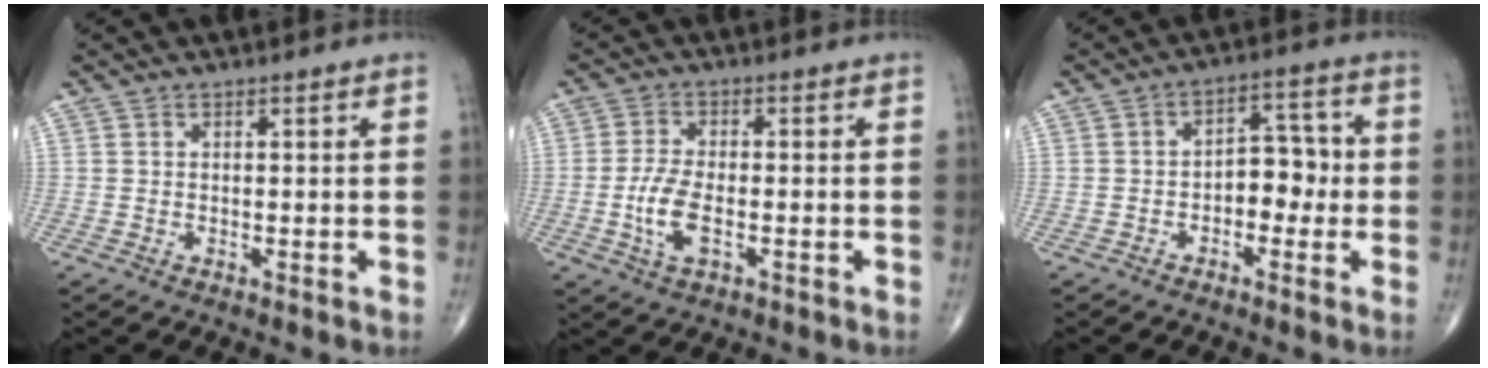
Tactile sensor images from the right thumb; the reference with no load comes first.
{"total": 6.4, "force": [-1.6, 2.9, 5.4], "torque": [-0.118, 0.004, -0.031]}
{"total": 6.7, "force": [-1.2, 4.3, 5.0], "torque": [-0.044, 0.029, -0.029]}